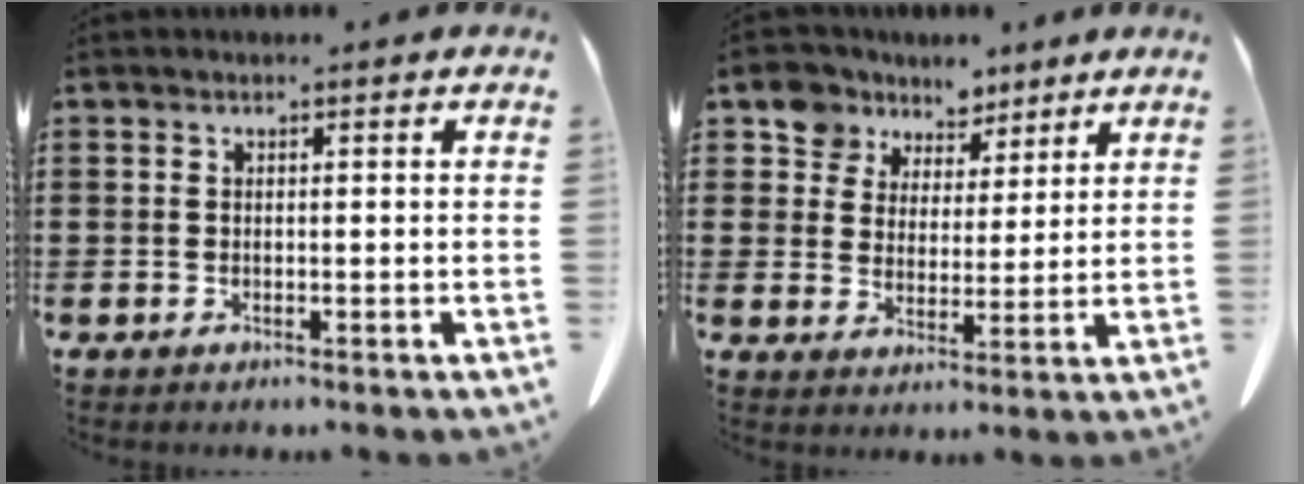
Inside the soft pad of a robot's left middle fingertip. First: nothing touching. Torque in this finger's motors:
{"motor_torque": [2.14, 0.00, 0.22, 0.03]}